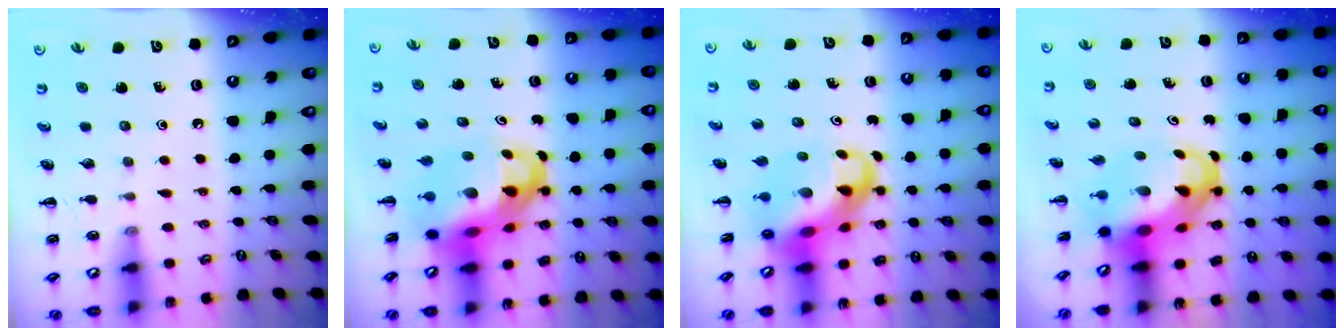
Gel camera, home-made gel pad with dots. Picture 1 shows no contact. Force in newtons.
{"total": 10.2, "press": 9.8, "slide": 2.8}
{"total": 8.4, "press": 8.1, "slide": 2.3}
{"total": 7.8, "press": 7.8, "slide": 1.1}